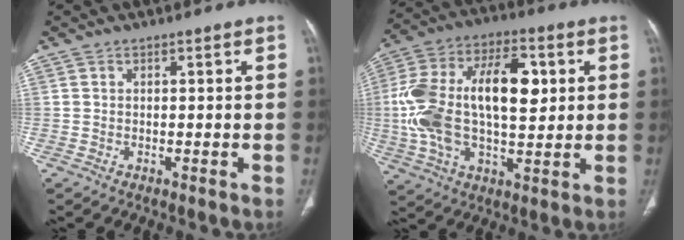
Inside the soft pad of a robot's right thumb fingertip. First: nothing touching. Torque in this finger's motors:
{"motor_torque": [1.57, 1.63, 1.84, 0.29, 0.48]}